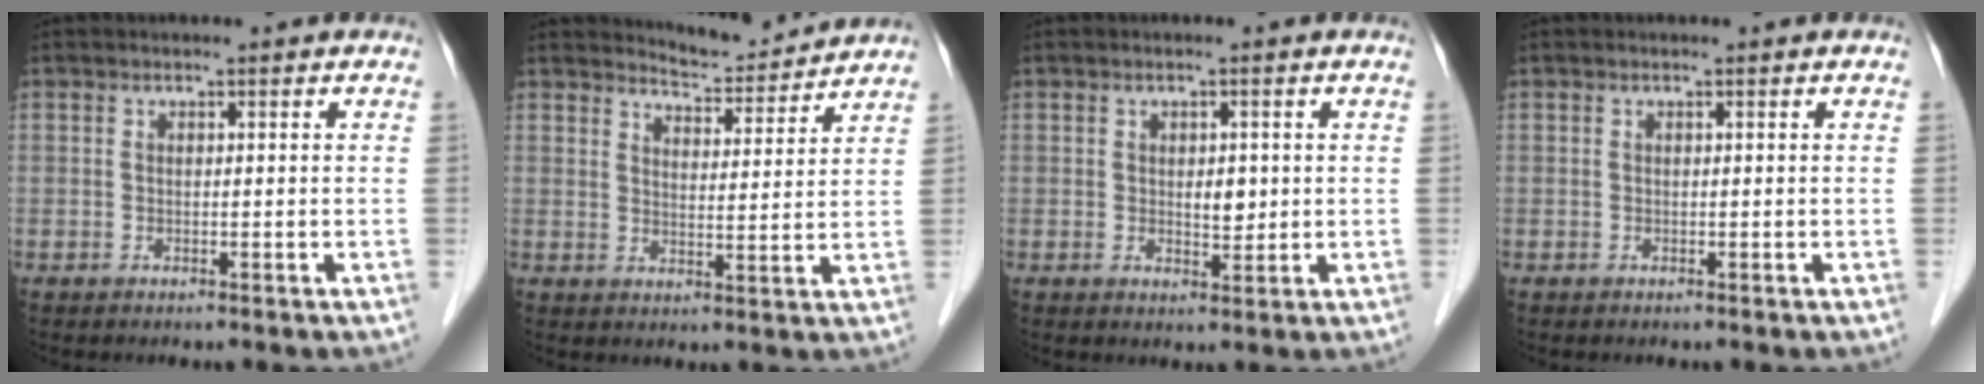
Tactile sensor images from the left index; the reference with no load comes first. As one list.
[{"total": 5.9, "force": [5.9, -0.1, -0.4], "torque": [-0.006, -0.009, 0.086]}, {"total": 2.6, "force": [0.3, 1.4, 2.2], "torque": [-0.033, -0.002, 0.008]}, {"total": 0.0}]